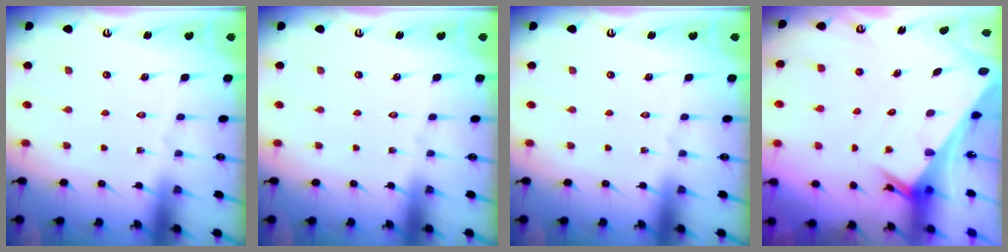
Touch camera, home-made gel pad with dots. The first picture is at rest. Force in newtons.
{"total": 0.0}
{"total": 0.0}
{"total": 3.7, "press": 3.7, "slide": 0.3}